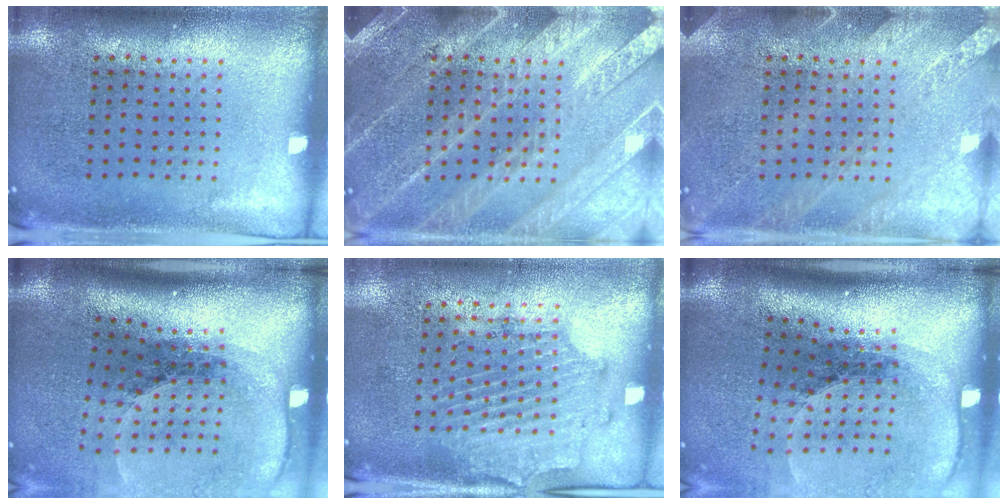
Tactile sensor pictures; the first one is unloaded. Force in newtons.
{"total": 5.2, "press": 5.1, "slide": 0.7}
{"total": 2.6, "press": 2.6, "slide": 0.2}
{"total": 2.6, "press": 1.9, "slide": 1.8}
{"total": 1.7, "press": 1.4, "slide": 0.9}
{"total": 2.6, "press": 1.9, "slide": 1.8}